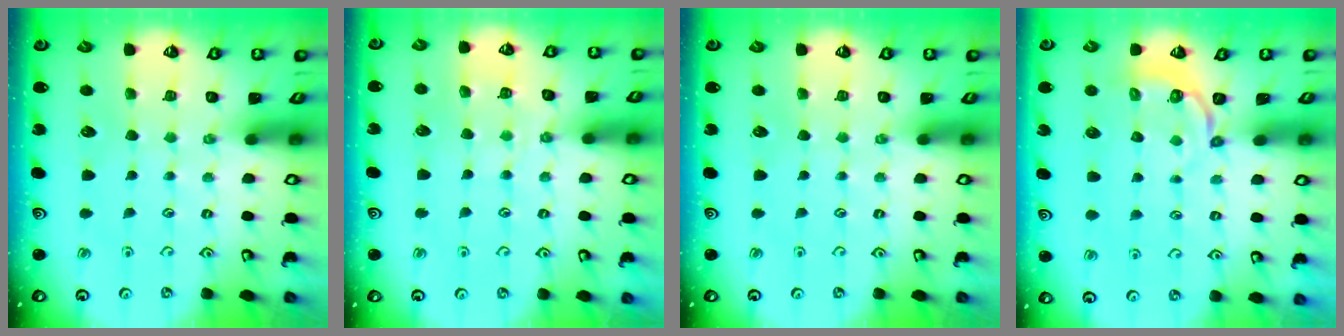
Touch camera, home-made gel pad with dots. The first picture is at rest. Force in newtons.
{"total": 6.1, "press": 6.1, "slide": 0.6}
{"total": 0.0}
{"total": 3.1, "press": 2.1, "slide": 2.3}